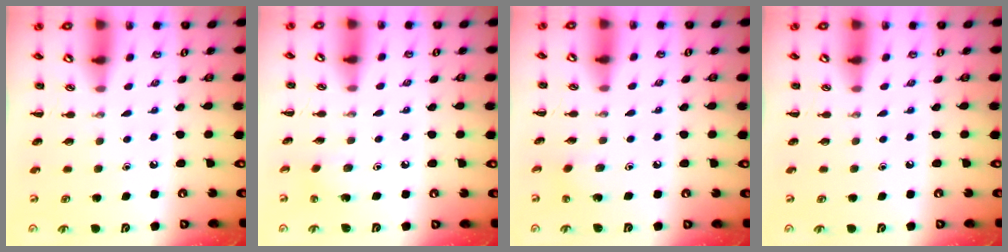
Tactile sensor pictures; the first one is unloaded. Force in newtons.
{"total": 2.2, "press": 2.0, "slide": 0.7}
{"total": 1.5, "press": 1.5, "slide": 0.5}
{"total": 0.0}